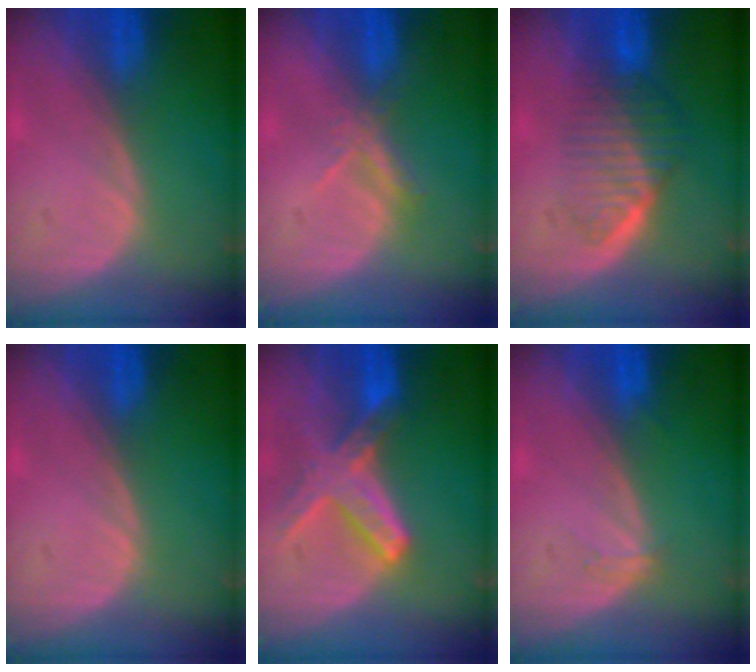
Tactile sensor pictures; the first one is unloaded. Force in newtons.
{"total": 2.6, "press": 2.5, "slide": 0.9}
{"total": 6.6, "press": 6.0, "slide": 2.7}
{"total": 0.0}
{"total": 8.2, "press": 7.2, "slide": 3.9}
{"total": 1.1, "press": 1.1, "slide": 0.1}